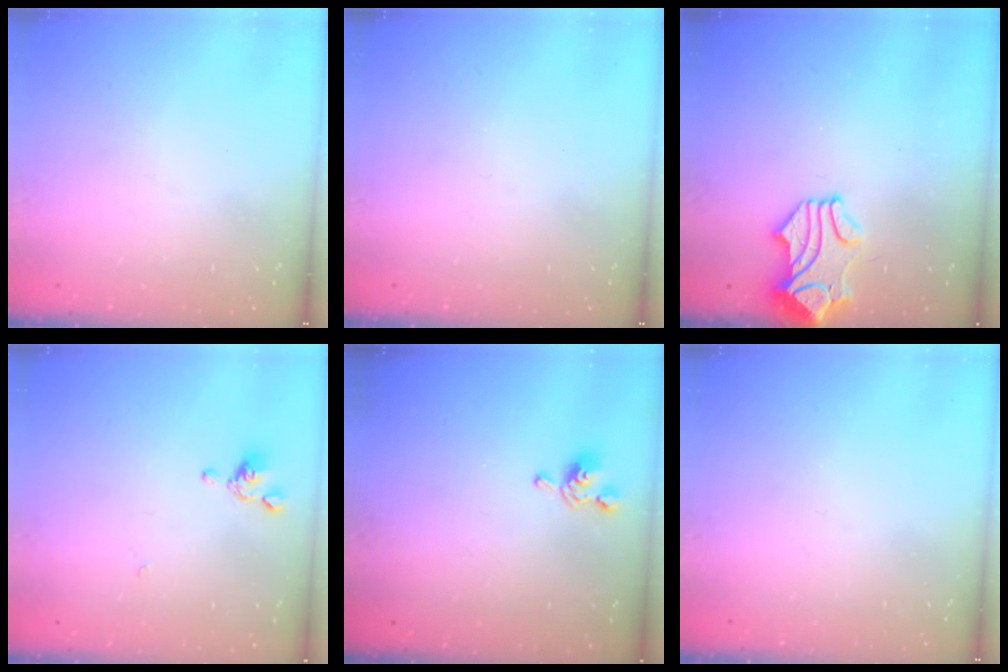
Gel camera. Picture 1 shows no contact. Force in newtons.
{"total": 0.0}
{"total": 1.7, "press": 1.4, "slide": 1.0}
{"total": 2.3, "press": 2.3, "slide": 0.5}
{"total": 2.8, "press": 2.7, "slide": 0.7}
{"total": 0.0}